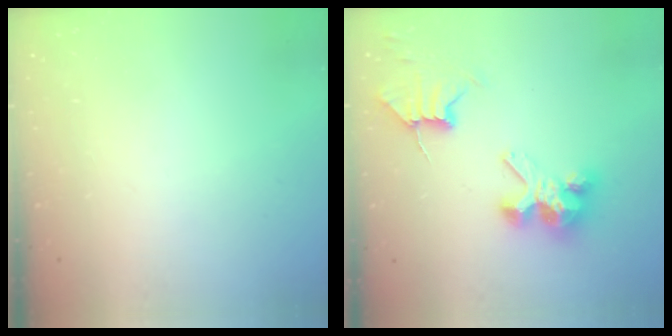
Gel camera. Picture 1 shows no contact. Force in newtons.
{"total": 11.9, "press": 11.9, "slide": 0.9}